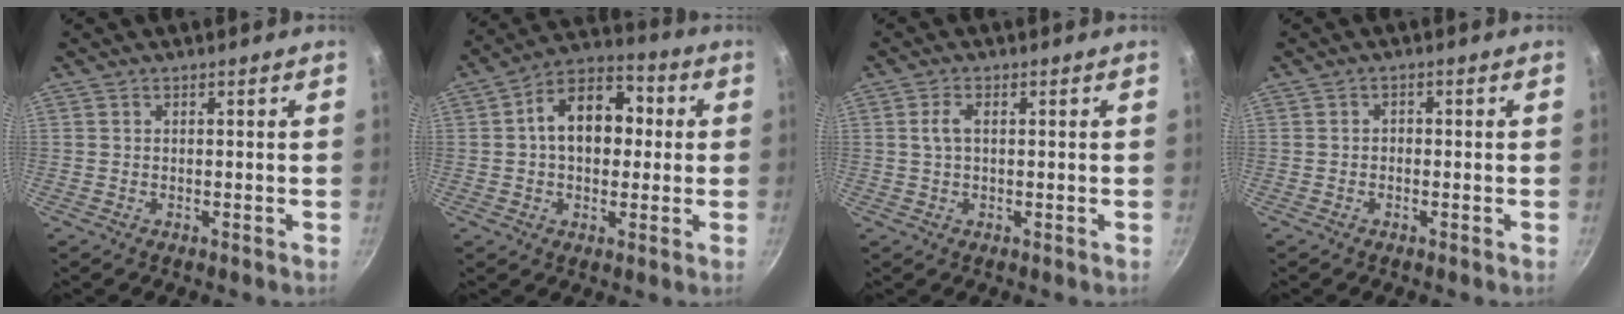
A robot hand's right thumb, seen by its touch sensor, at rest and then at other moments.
{"total": 13.9, "force": [1.5, 9.2, 10.3], "torque": [-0.128, 0.028, 0.012]}
{"total": 2.7, "force": [0.4, 1.3, 2.3], "torque": [-0.053, 0.008, 0.009]}
{"total": 1.1, "force": [-0.3, 0.9, 0.6], "torque": [0.001, 0.004, -0.011]}